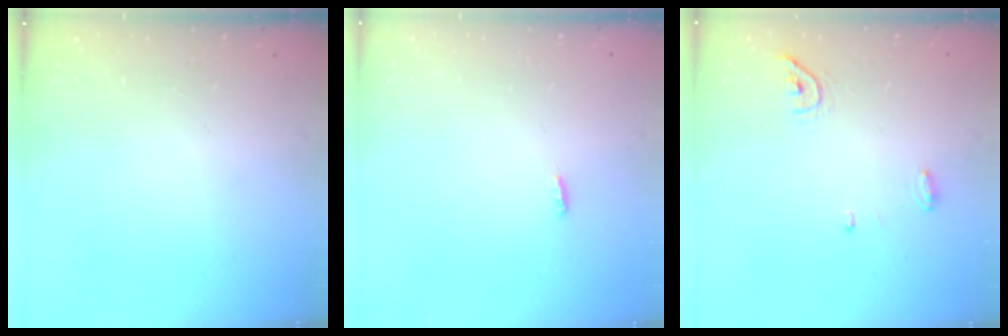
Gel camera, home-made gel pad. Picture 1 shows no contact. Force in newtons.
{"total": 3.0, "press": 2.9, "slide": 0.8}
{"total": 5.2, "press": 5.2, "slide": 0.1}